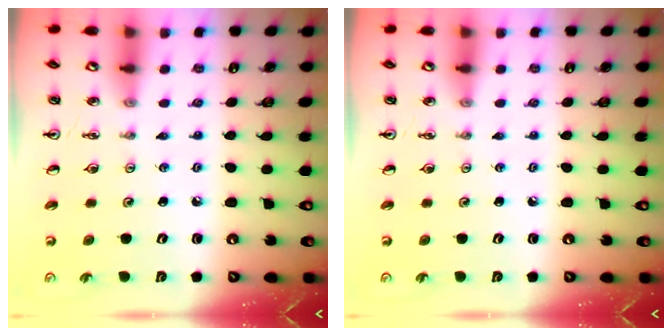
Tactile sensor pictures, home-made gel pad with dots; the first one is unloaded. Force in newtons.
{"total": 0.0}